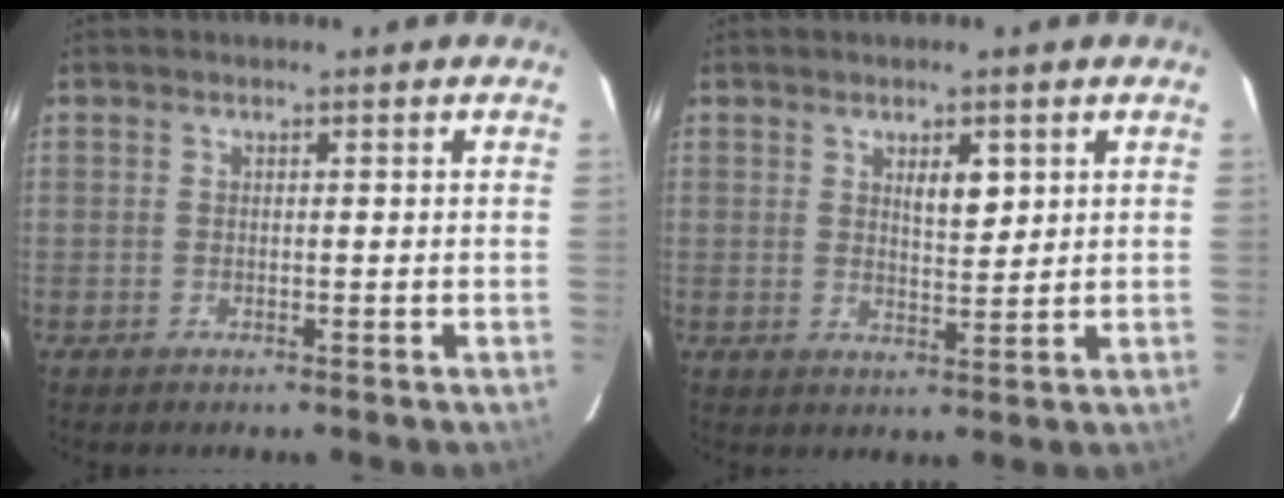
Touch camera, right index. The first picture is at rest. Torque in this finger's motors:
{"motor_torque": [0.21, 0.04, 0.12, 0.03]}